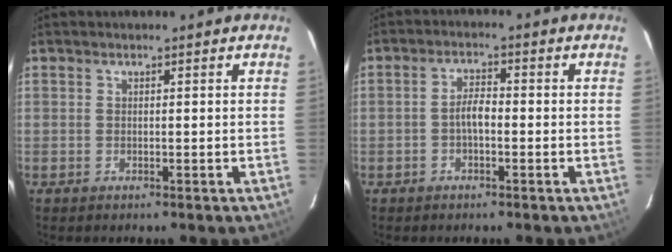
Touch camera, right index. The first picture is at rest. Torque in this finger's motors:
{"motor_torque": [0.09, -0.05, 0.10, 0.06]}